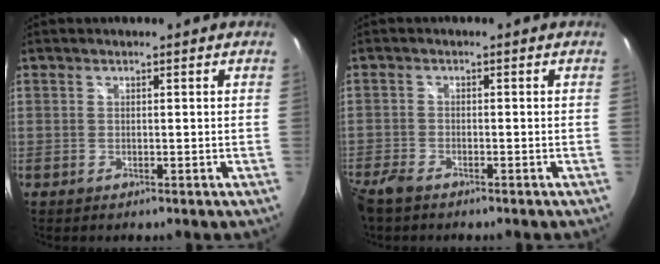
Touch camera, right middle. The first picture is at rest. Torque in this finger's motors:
{"motor_torque": [0.39, -0.29, 0.03, 0.02]}